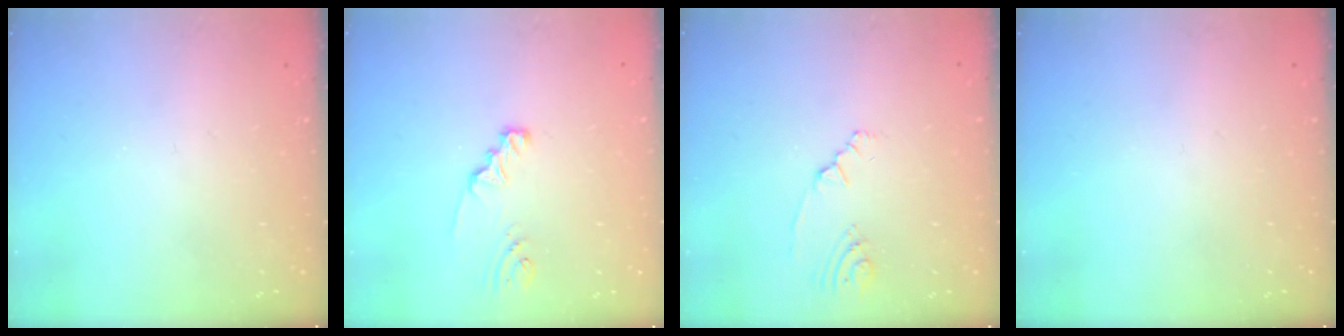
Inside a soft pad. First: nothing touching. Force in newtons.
{"total": 2.1, "press": 2.1, "slide": 0.2}
{"total": 2.4, "press": 2.2, "slide": 1.1}
{"total": 0.0}